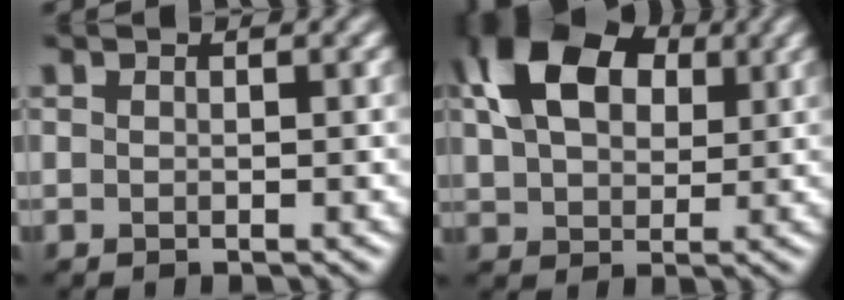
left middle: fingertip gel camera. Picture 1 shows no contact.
{"total": 11.2, "force": [4.3, 7.2, 7.4], "torque": [-0.153, 0.031, 0.070]}